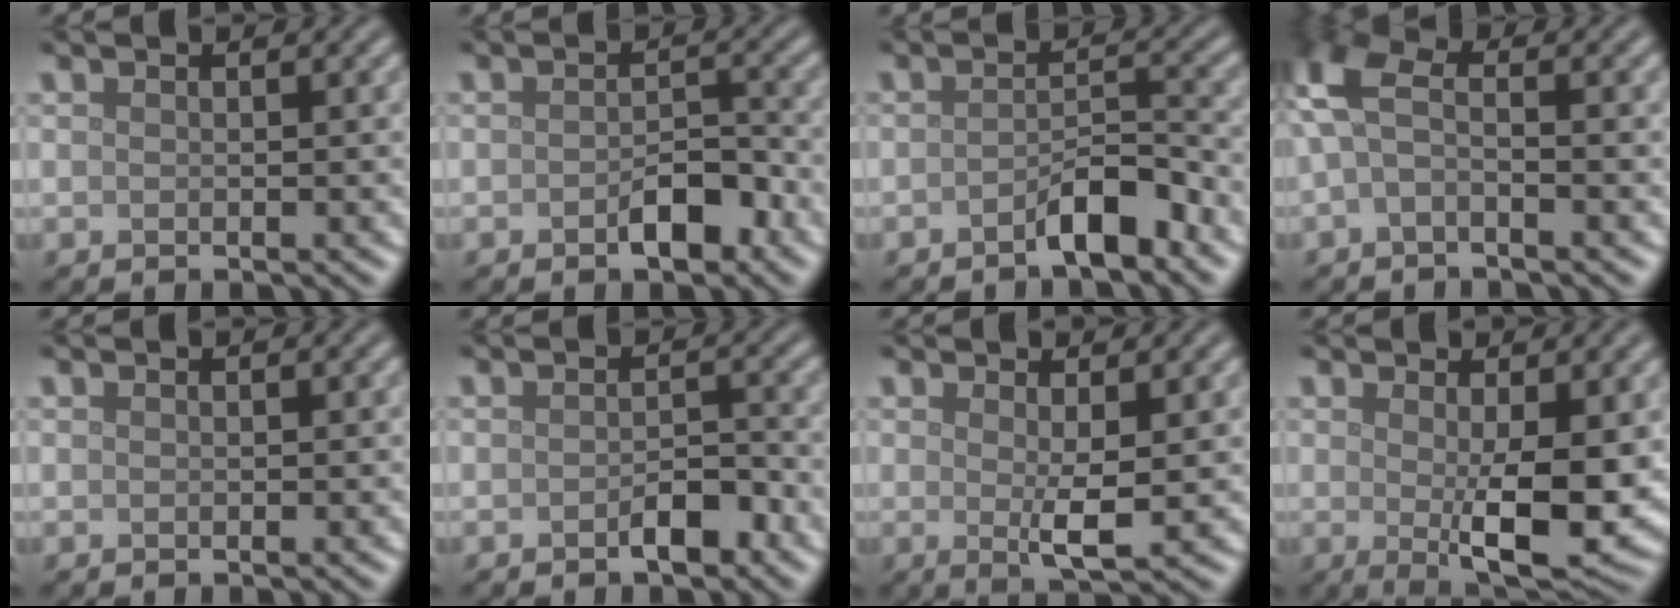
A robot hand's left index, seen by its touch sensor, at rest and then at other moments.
{"total": 3.0, "force": [-1.5, 1.4, 2.1], "torque": [-0.029, 0.005, -0.024]}
{"total": 3.3, "force": [-2.3, 0.9, 2.2], "torque": [-0.034, 0.012, -0.041]}
{"total": 4.2, "force": [0.0, 2.0, 3.6], "torque": [-0.085, 0.014, -0.013]}
{"total": 0.0}
{"total": 2.2, "force": [-1.3, 0.9, 1.5], "torque": [-0.021, 0.003, -0.021]}
{"total": 2.5, "force": [0.4, 0.4, 2.5], "torque": [-0.045, -0.011, 0.010]}
{"total": 6.4, "force": [-0.1, 1.6, 6.2], "torque": [-0.094, -0.018, 0.006]}